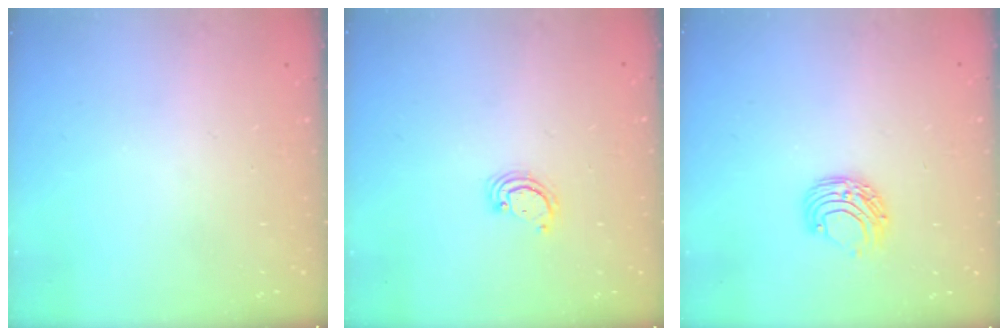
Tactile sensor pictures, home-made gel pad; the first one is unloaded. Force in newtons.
{"total": 2.6, "press": 2.6, "slide": 0.3}
{"total": 6.8, "press": 6.7, "slide": 0.6}